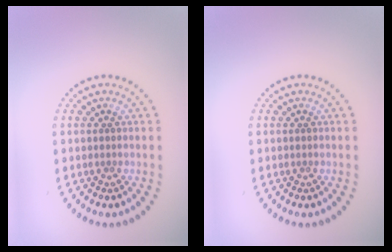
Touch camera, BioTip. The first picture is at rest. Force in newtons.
{"total": 0.0}